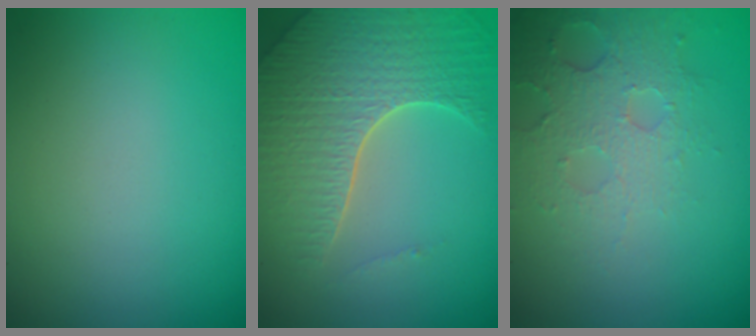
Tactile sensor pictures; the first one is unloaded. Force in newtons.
{"total": 7.0, "press": 5.2, "slide": 4.6}
{"total": 3.6, "press": 3.2, "slide": 1.8}